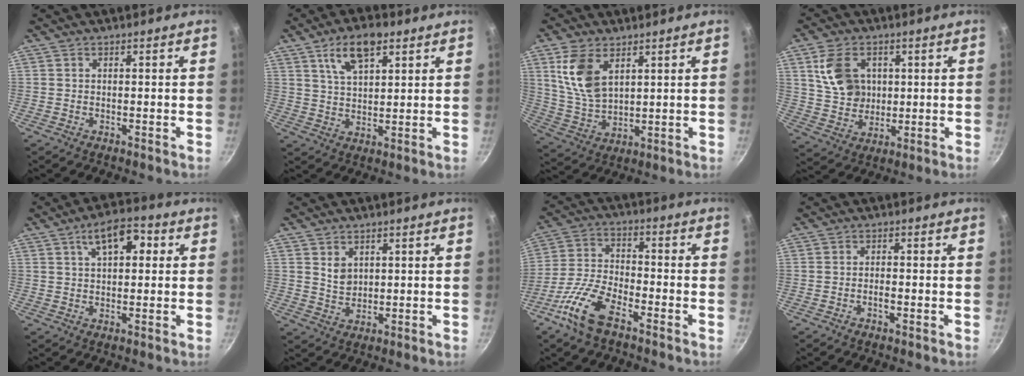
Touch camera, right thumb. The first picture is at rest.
{"total": 9.8, "force": [5.1, 4.5, 7.1], "torque": [-0.111, -0.011, 0.092]}
{"total": 10.9, "force": [4.6, 6.2, 7.7], "torque": [-0.141, -0.024, 0.100]}
{"total": 11.1, "force": [3.1, 8.5, 6.5], "torque": [-0.098, -0.015, 0.063]}
{"total": 8.6, "force": [2.8, 4.3, 6.9], "torque": [-0.089, 0.012, 0.037]}
{"total": 3.8, "force": [1.5, 2.8, 2.0], "torque": [-0.023, -0.009, 0.032]}
{"total": 11.3, "force": [-6.8, 4.2, 8.0], "torque": [-0.163, 0.031, -0.141]}
{"total": 1.8, "force": [-0.6, 0.5, 1.6], "torque": [-0.034, 0.003, -0.013]}